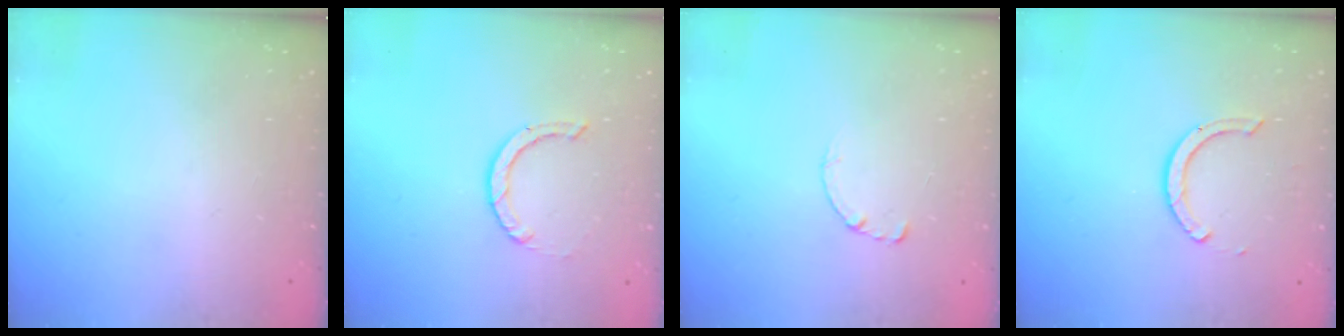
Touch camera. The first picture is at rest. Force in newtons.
{"total": 0.9, "press": 0.9, "slide": 0.1}
{"total": 0.7, "press": 0.6, "slide": 0.1}
{"total": 6.0, "press": 6.0, "slide": 0.5}